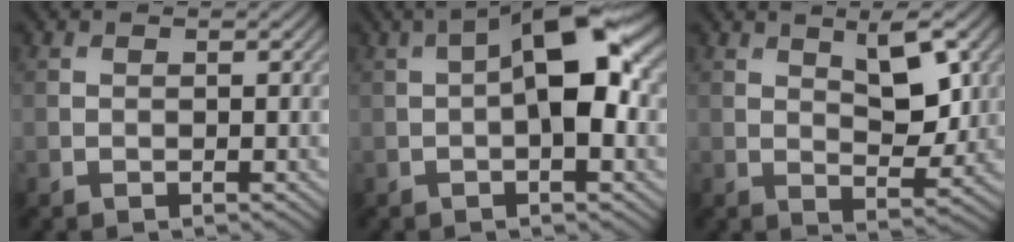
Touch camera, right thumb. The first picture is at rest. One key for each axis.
{"total": 9.5, "fx": 0.7, "fy": 3.5, "fz": 8.7, "tx": -0.145, "ty": 0.018, "tz": 0.005}
{"total": 5.9, "fx": 2.4, "fy": 2.4, "fz": 4.8, "tx": -0.075, "ty": -0.008, "tz": 0.041}